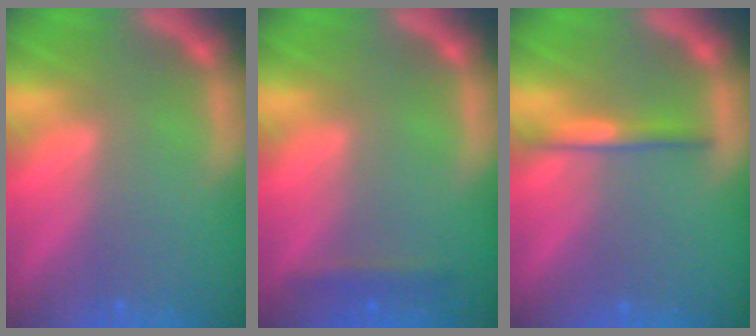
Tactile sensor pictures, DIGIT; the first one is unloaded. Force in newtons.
{"total": 1.4}
{"total": 2.0}